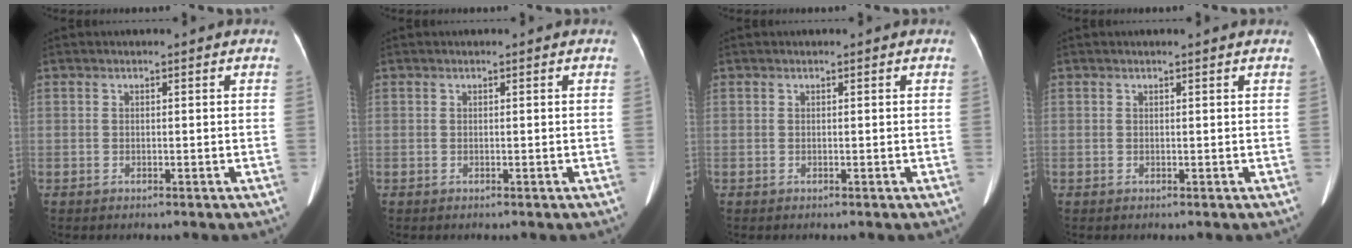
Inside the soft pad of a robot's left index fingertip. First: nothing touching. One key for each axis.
{"total": 0.0}
{"total": 0.0}
{"total": 1.1, "fx": 1.0, "fy": 0.0, "fz": 0.4, "tx": -0.011, "ty": 0.011, "tz": 0.012}